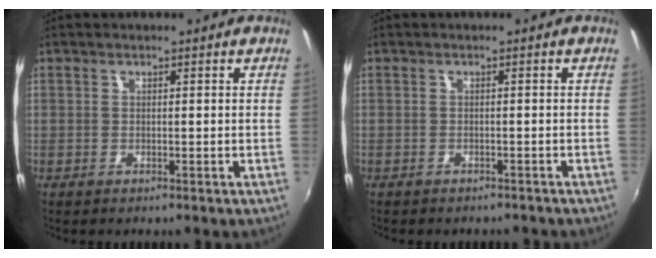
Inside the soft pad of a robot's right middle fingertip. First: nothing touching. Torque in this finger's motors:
{"motor_torque": [0.95, -1.19, 0.19, 0.06]}